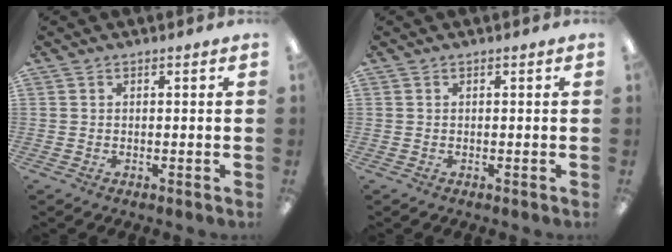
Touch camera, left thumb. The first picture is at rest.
{"total": 0.0}